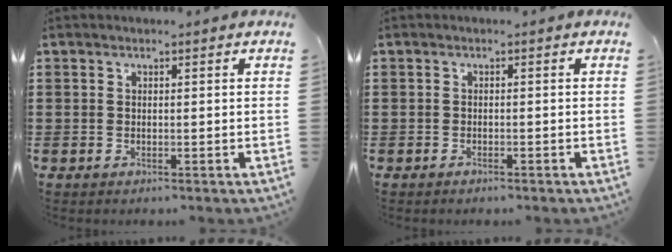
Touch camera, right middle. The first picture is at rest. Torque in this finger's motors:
{"motor_torque": [-0.08, -0.11, 0.07, -0.01]}